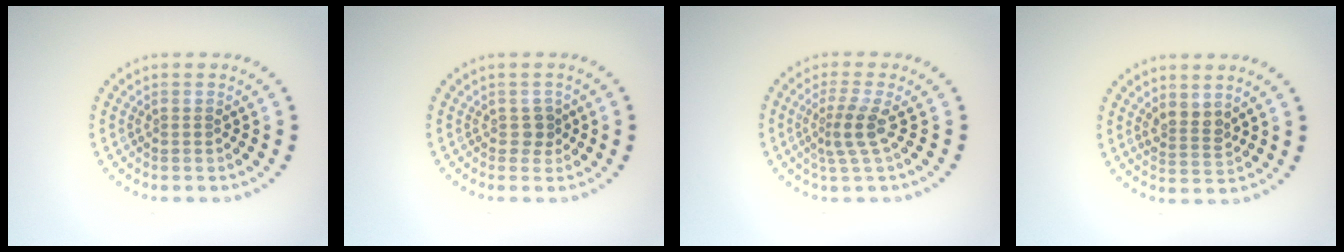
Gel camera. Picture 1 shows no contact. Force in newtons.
{"total": 1.0, "press": 0.8, "slide": 0.6}
{"total": 2.5, "press": 1.7, "slide": 1.8}
{"total": 2.0, "press": 1.7, "slide": 1.2}